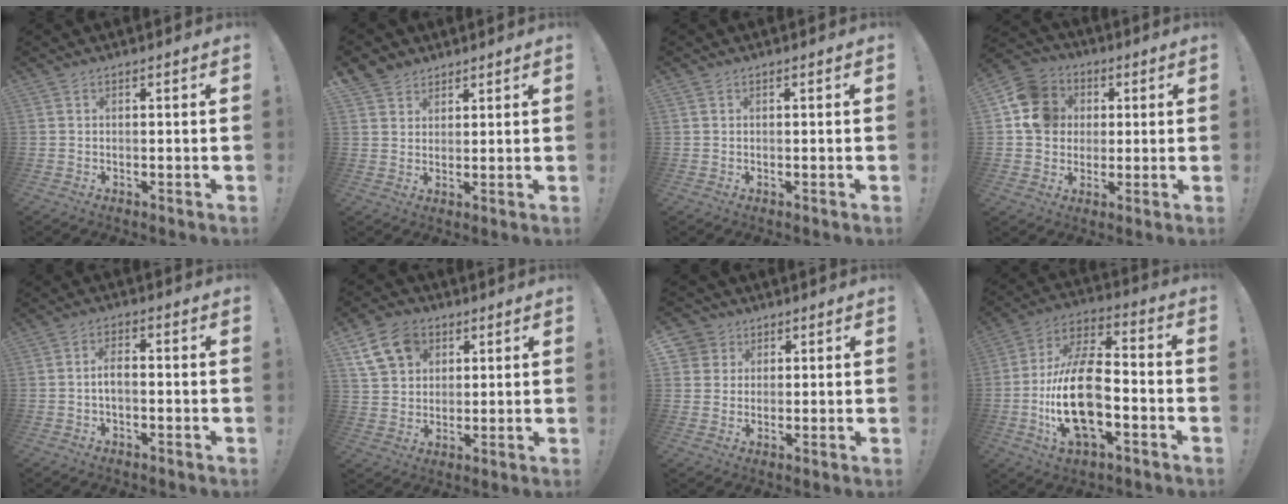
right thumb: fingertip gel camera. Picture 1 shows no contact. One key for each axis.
{"total": 4.9, "fx": 3.6, "fy": 3.3, "fz": 0.3, "tx": -0.007, "ty": -0.023, "tz": 0.070}
{"total": 0.0}
{"total": 13.2, "fx": 2.2, "fy": 11.8, "fz": 5.3, "tx": -0.062, "ty": 0.010, "tz": 0.050}
{"total": 3.8, "fx": -0.4, "fy": 1.6, "fz": 3.4, "tx": -0.067, "ty": 0.006, "tz": -0.008}
{"total": 12.7, "fx": 6.0, "fy": 9.8, "fz": 5.3, "tx": -0.085, "ty": -0.024, "tz": 0.122}
{"total": 5.2, "fx": 2.4, "fy": 4.6, "fz": 0.5, "tx": -0.004, "ty": -0.015, "tz": 0.046}
{"total": 20.2, "fx": -4.5, "fy": 10.2, "fz": 16.9, "tx": -0.334, "ty": 0.018, "tz": -0.077}